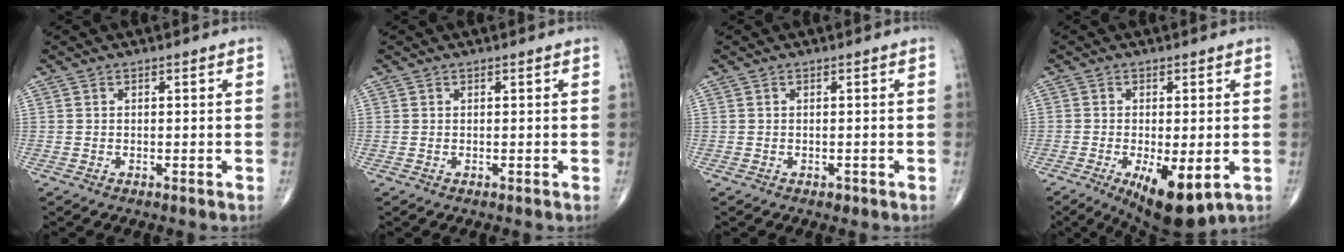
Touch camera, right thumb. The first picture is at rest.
{"total": 0.0}
{"total": 0.7, "force": [-0.4, 0.5, 0.3], "torque": [-0.001, 0.000, -0.004]}
{"total": 10.3, "force": [-3.5, 3.8, 8.9], "torque": [-0.135, -0.017, -0.047]}